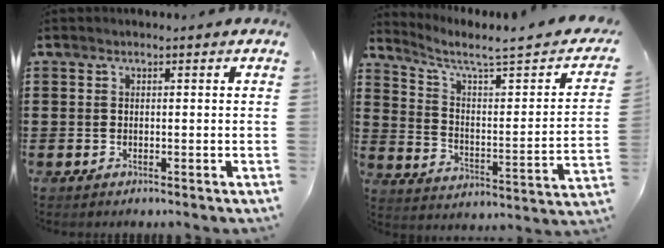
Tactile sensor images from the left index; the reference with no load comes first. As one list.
[{"total": 4.5, "force": [3.4, 0.1, 3.0], "torque": [-0.079, -0.032, 0.046]}]